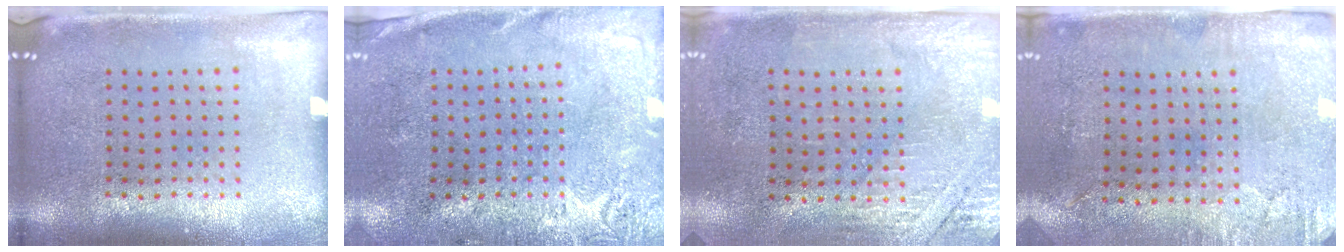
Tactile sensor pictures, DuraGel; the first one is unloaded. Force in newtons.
{"total": 2.8, "press": 2.3, "slide": 1.6}
{"total": 2.7, "press": 2.4, "slide": 1.2}
{"total": 2.9, "press": 2.4, "slide": 1.7}